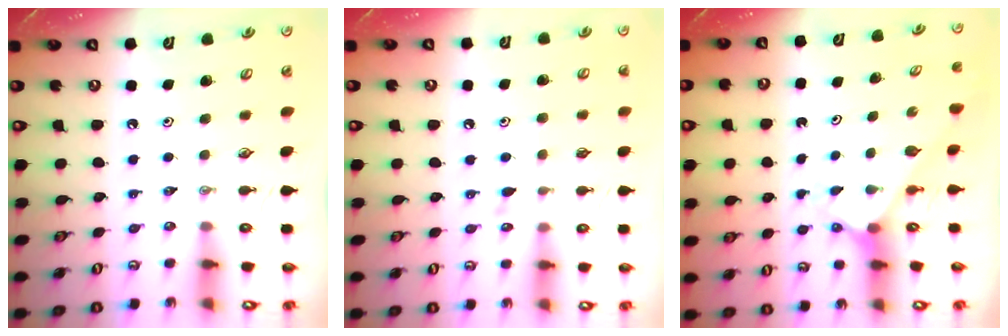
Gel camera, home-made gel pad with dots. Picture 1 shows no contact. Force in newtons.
{"total": 5.4, "press": 5.4, "slide": 0.4}
{"total": 2.3, "press": 2.3, "slide": 0.2}